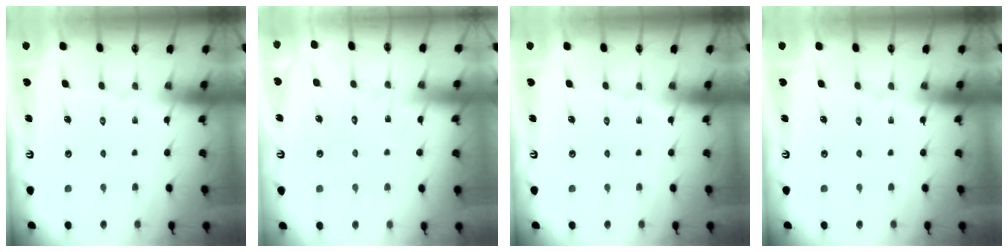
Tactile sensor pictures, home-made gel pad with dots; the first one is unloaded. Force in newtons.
{"total": 6.5, "press": 6.4, "slide": 0.5}
{"total": 0.0}
{"total": 0.0}